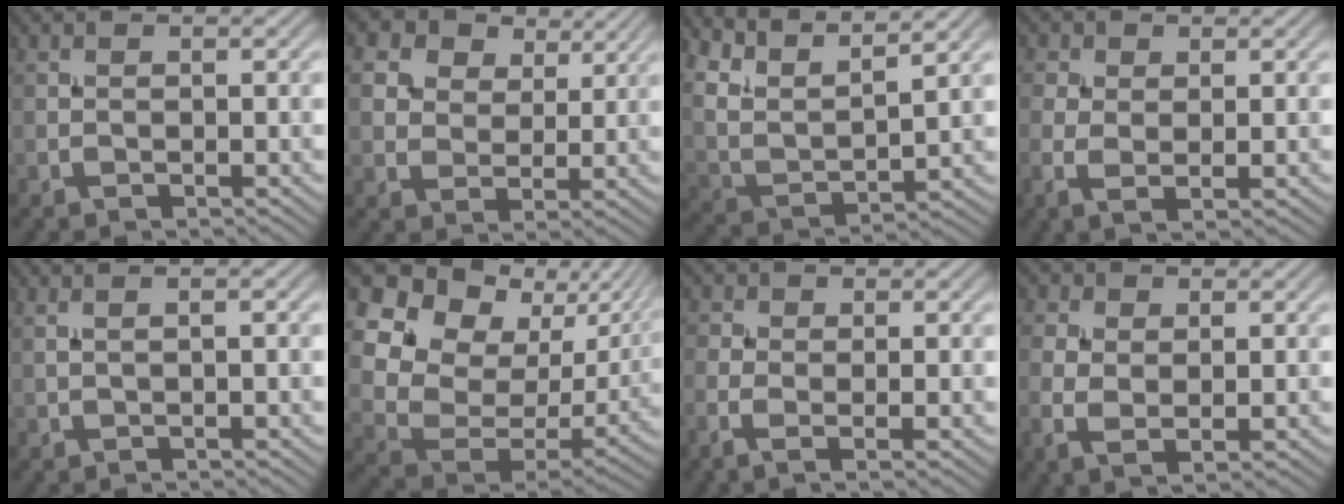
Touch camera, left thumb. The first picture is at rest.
{"total": 12.3, "force": [7.6, 8.1, 5.2], "torque": [-0.172, 0.014, 0.143]}
{"total": 11.6, "force": [8.8, 2.9, 6.9], "torque": [-0.157, 0.001, 0.138]}
{"total": 3.6, "force": [0.6, 2.0, 2.9], "torque": [-0.074, 0.001, 0.006]}
{"total": 2.4, "force": [0.8, 0.7, 2.2], "torque": [-0.026, -0.001, -0.001]}
{"total": 16.0, "force": [6.8, 11.1, 9.3], "torque": [-0.216, 0.003, 0.150]}
{"total": 2.8, "force": [-0.7, 1.3, 2.3], "torque": [-0.060, -0.001, -0.019]}
{"total": 4.1, "force": [0.4, 2.4, 3.3], "torque": [-0.081, -0.001, 0.004]}